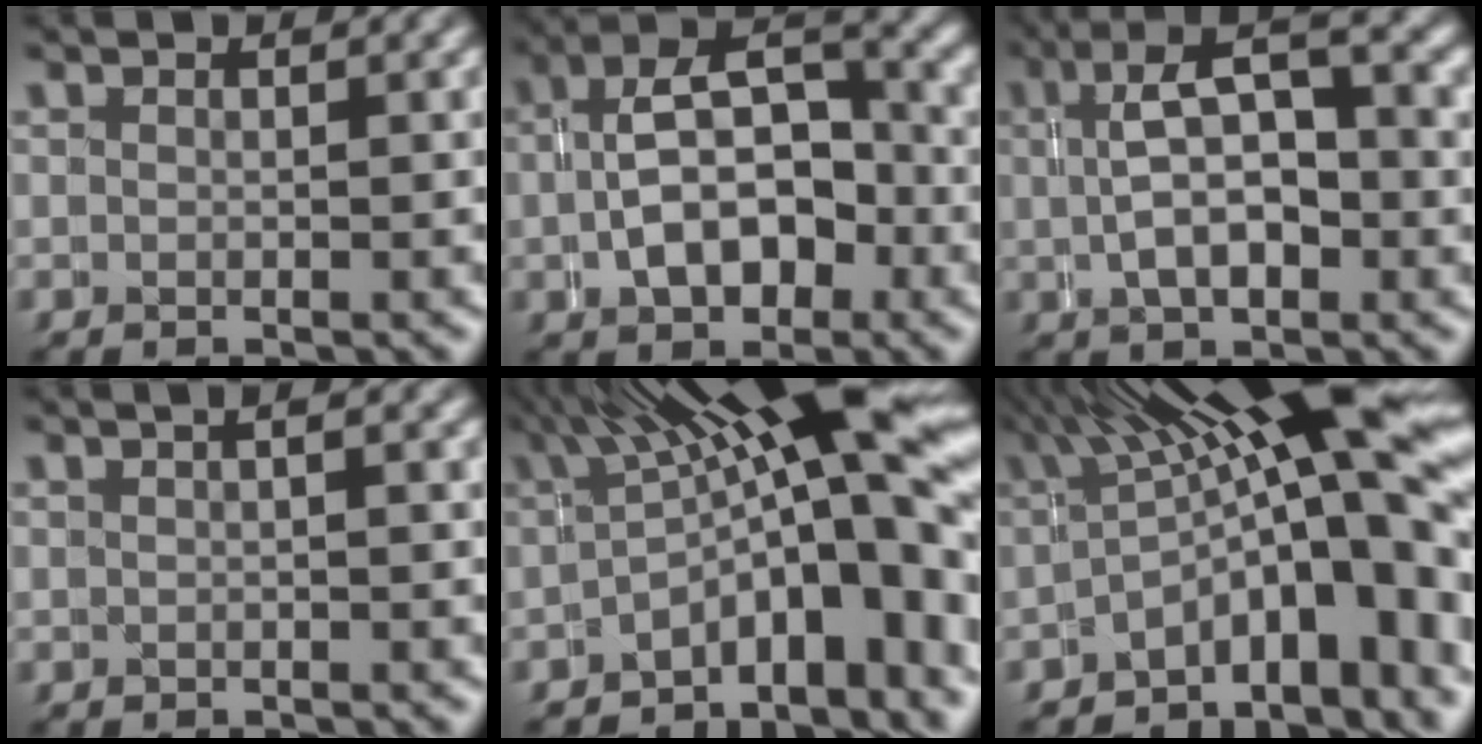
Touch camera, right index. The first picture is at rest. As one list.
[{"total": 6.7, "force": [-0.3, 3.8, 5.5], "torque": [-0.080, 0.004, -0.003]}, {"total": 6.1, "force": [0.9, 2.3, 5.6], "torque": [-0.083, 0.019, 0.010]}, {"total": 1.1, "force": [0.2, 0.6, 0.8], "torque": [-0.012, 0.015, -0.003]}, {"total": 12.2, "force": [1.3, 3.8, 11.5], "torque": [-0.151, 0.006, 0.018]}, {"total": 13.4, "force": [1.0, 4.8, 12.5], "torque": [-0.169, 0.006, 0.014]}]